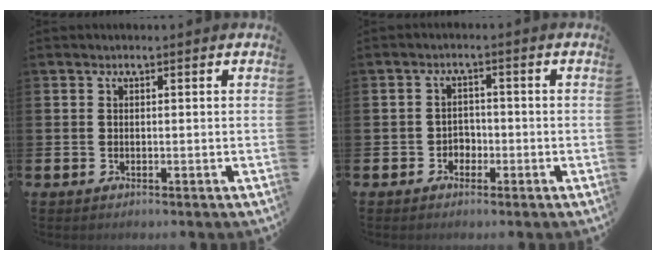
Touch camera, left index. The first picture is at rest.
{"total": 2.2, "force": [-1.3, 1.7, 0.5], "torque": [-0.006, 0.002, -0.032]}